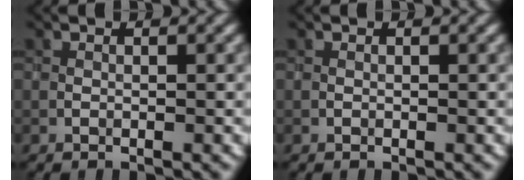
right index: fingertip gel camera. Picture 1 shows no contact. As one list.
[{"total": 0.0}]